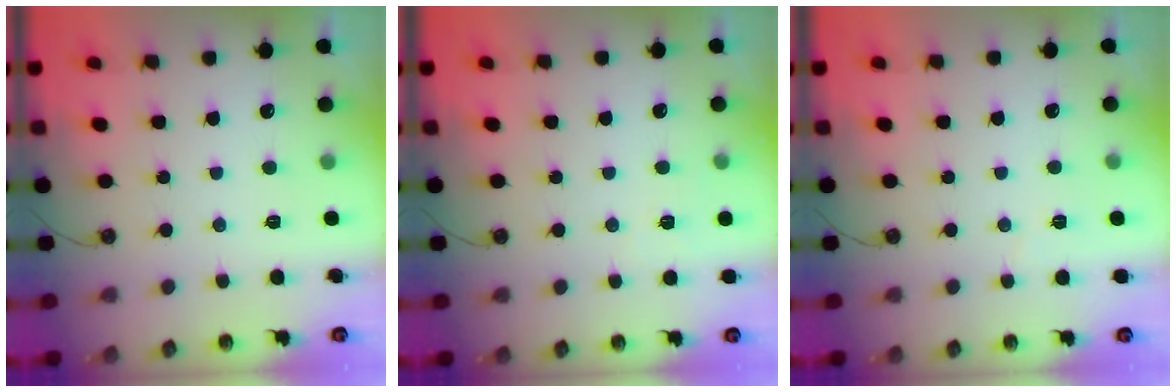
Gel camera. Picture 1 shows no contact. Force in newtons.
{"total": 3.2, "press": 3.1, "slide": 0.7}
{"total": 3.9, "press": 3.6, "slide": 1.6}